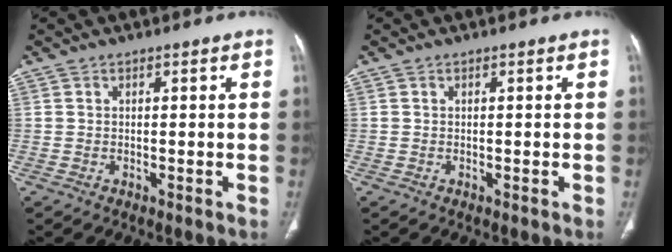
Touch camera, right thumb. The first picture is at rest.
{"total": 0.0}